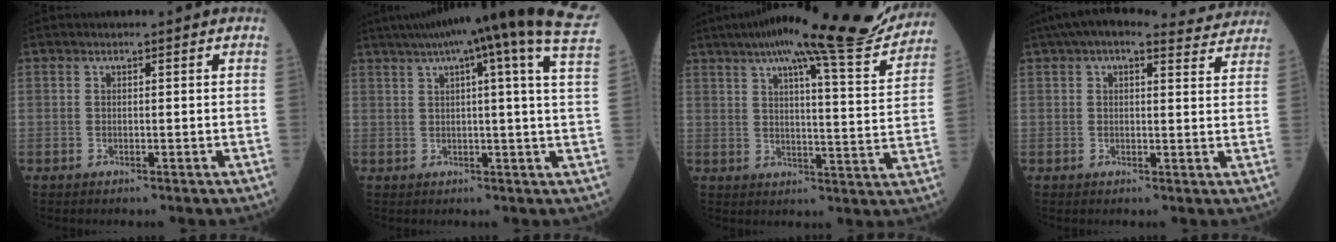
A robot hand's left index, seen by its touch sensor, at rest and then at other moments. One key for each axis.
{"total": 20.5, "fx": 14.8, "fy": -0.9, "fz": 14.2, "tx": -0.226, "ty": 0.004, "tz": 0.176}
{"total": 21.0, "fx": 17.9, "fy": 1.0, "fz": 11.0, "tx": -0.163, "ty": -0.023, "tz": 0.232}
{"total": 11.2, "fx": 9.8, "fy": 3.0, "fz": 4.5, "tx": -0.056, "ty": 0.027, "tz": 0.112}